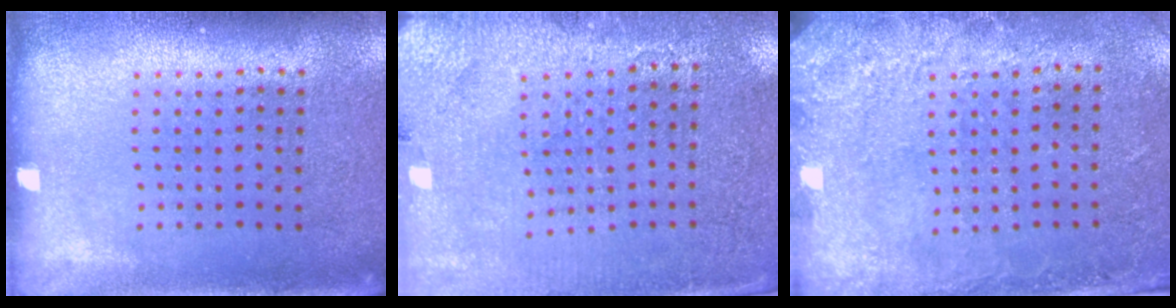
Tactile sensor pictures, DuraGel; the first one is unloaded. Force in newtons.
{"total": 3.0, "press": 2.9, "slide": 0.8}
{"total": 2.7, "press": 1.9, "slide": 1.9}